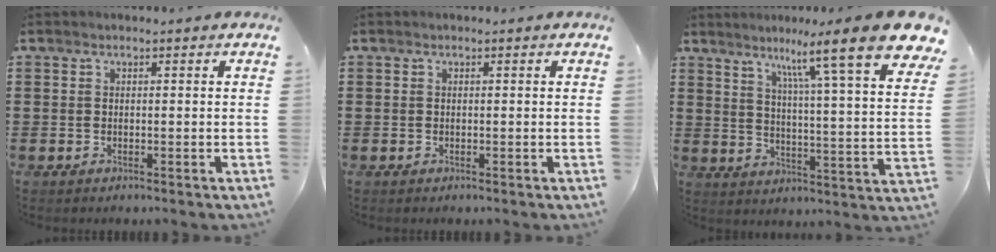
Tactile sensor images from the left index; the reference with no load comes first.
{"total": 0.0}
{"total": 12.5, "force": [8.8, -0.1, 8.9], "torque": [-0.149, -0.070, 0.128]}